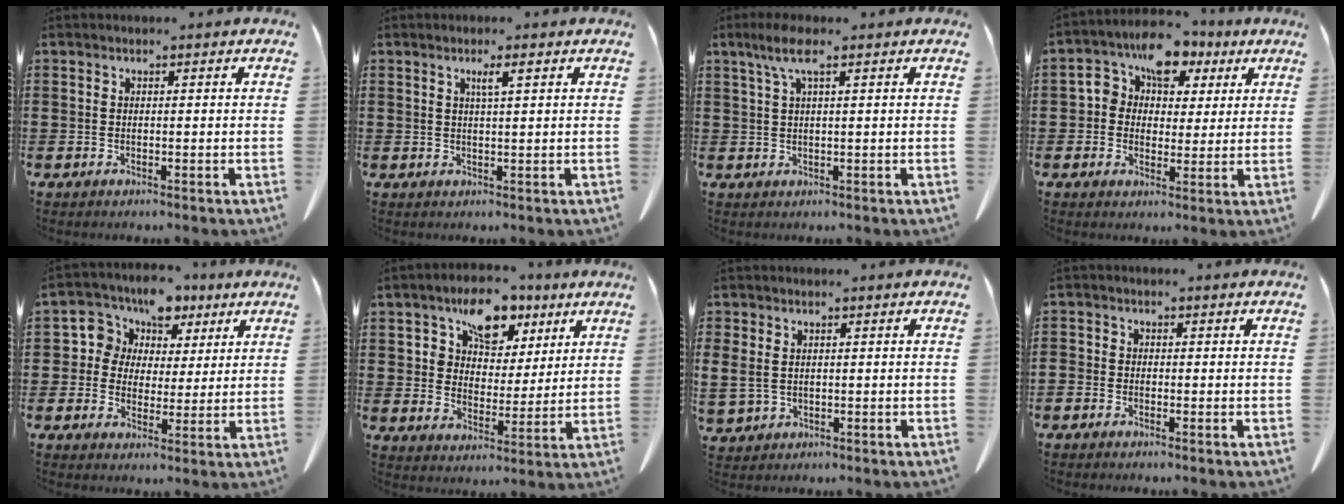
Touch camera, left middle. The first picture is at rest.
{"total": 2.1, "force": [1.0, 0.0, 1.8], "torque": [-0.037, 0.000, 0.015]}
{"total": 4.6, "force": [2.1, 1.0, 4.0], "torque": [-0.083, 0.005, 0.036]}
{"total": 6.3, "force": [2.8, 5.2, 2.2], "torque": [-0.057, 0.001, 0.044]}
{"total": 6.4, "force": [2.9, 5.6, 0.6], "torque": [-0.057, -0.002, 0.047]}
{"total": 8.8, "force": [5.5, 5.7, 3.9], "torque": [-0.076, -0.004, 0.094]}
{"total": 2.6, "force": [0.4, 2.0, 1.7], "torque": [-0.059, -0.003, 0.000]}
{"total": 1.1, "force": [-0.9, 0.5, 0.2], "torque": [-0.006, 0.002, -0.019]}